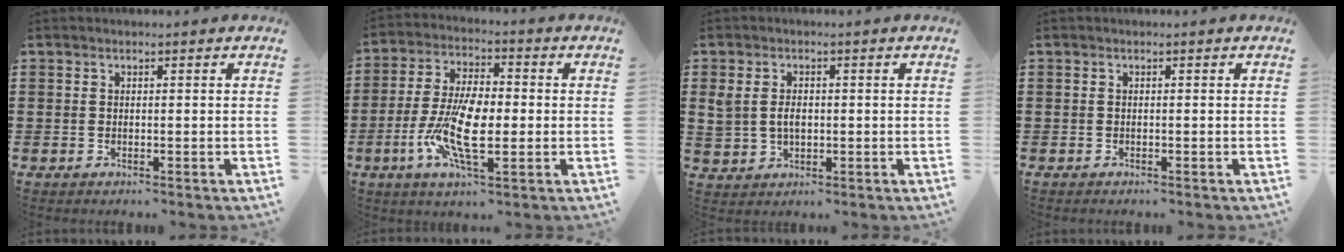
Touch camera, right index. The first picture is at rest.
{"total": 10.8, "force": [-2.3, 4.3, 9.7], "torque": [-0.218, -0.009, -0.049]}
{"total": 3.5, "force": [0.2, 2.5, 2.5], "torque": [-0.068, 0.004, -0.002]}
{"total": 0.0}